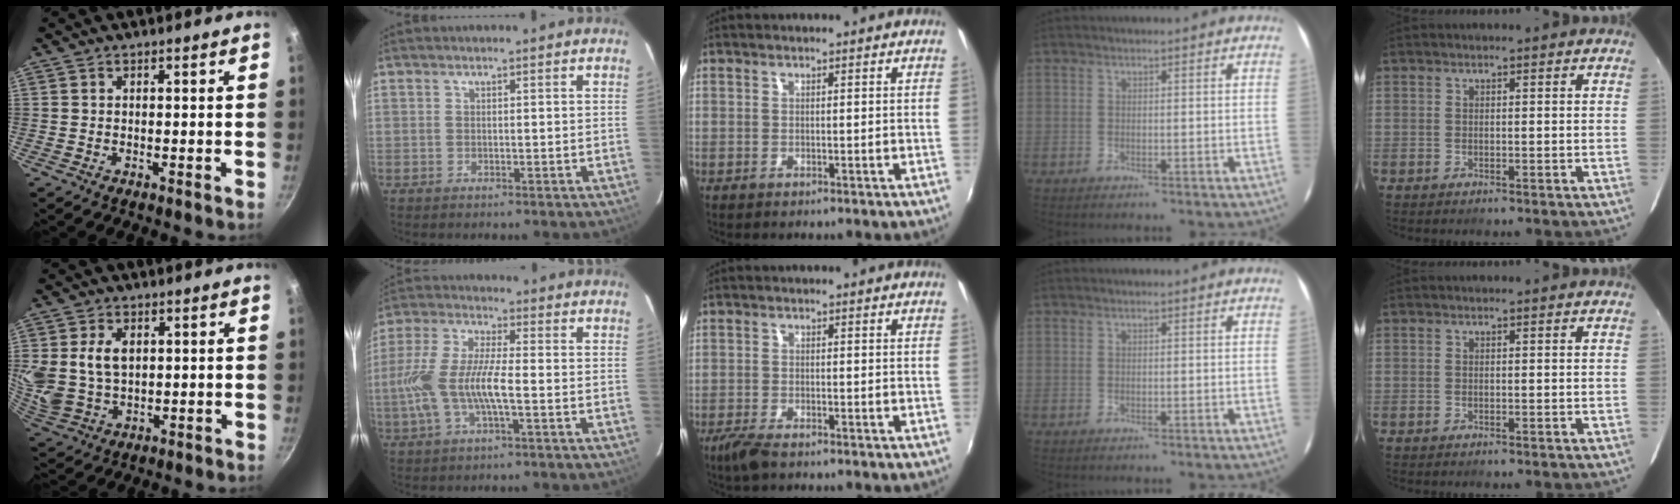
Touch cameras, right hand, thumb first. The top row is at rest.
{"thumb": {"total": 10.4, "force": [2.1, 7.4, 7.0], "torque": [-0.124, -0.018, 0.049]}, "index": {"total": 11.9, "force": [-2.7, 3.0, 11.1], "torque": [-0.243, 0.000, -0.052]}, "middle": {"total": 4.0, "force": [-3.0, 1.1, 2.4], "torque": [-0.065, -0.011, -0.059]}}